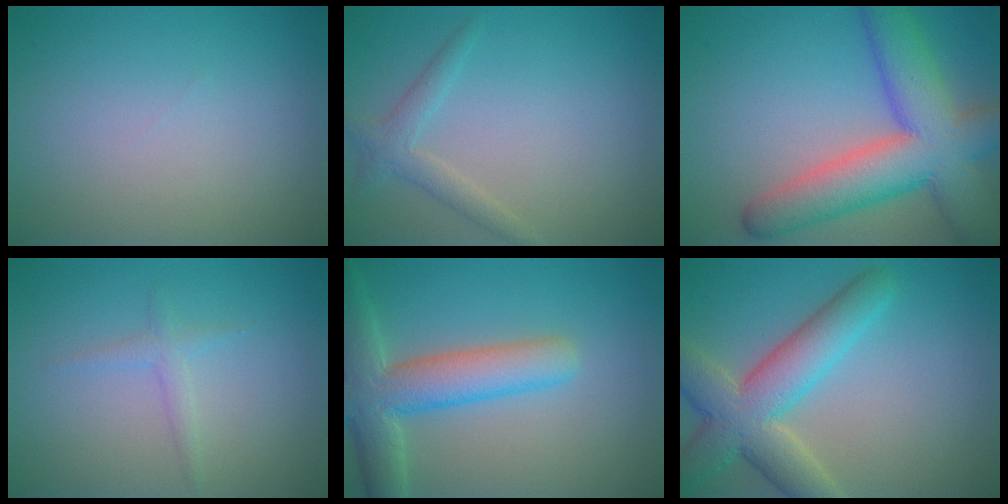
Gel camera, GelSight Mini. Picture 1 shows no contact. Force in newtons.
{"total": 2.0, "press": 2.0, "slide": 0.1}
{"total": 10.2, "press": 10.2, "slide": 0.6}
{"total": 1.3, "press": 1.3, "slide": 0.1}
{"total": 6.7, "press": 6.7, "slide": 0.6}
{"total": 7.3, "press": 7.3, "slide": 0.3}